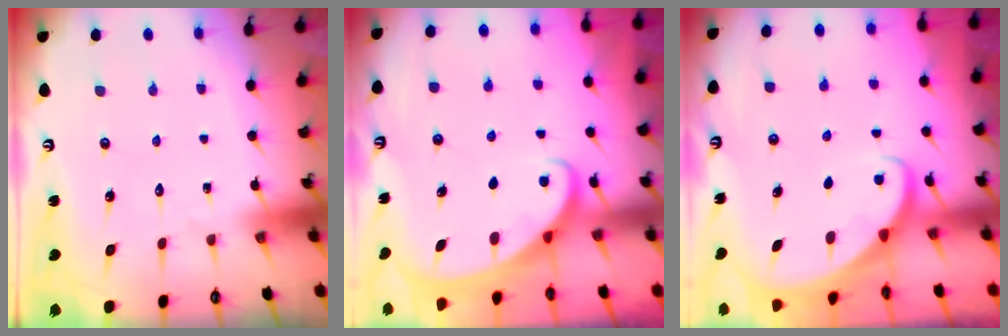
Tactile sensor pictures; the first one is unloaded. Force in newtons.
{"total": 2.2, "press": 2.2, "slide": 0.3}
{"total": 2.3, "press": 2.3, "slide": 0.3}